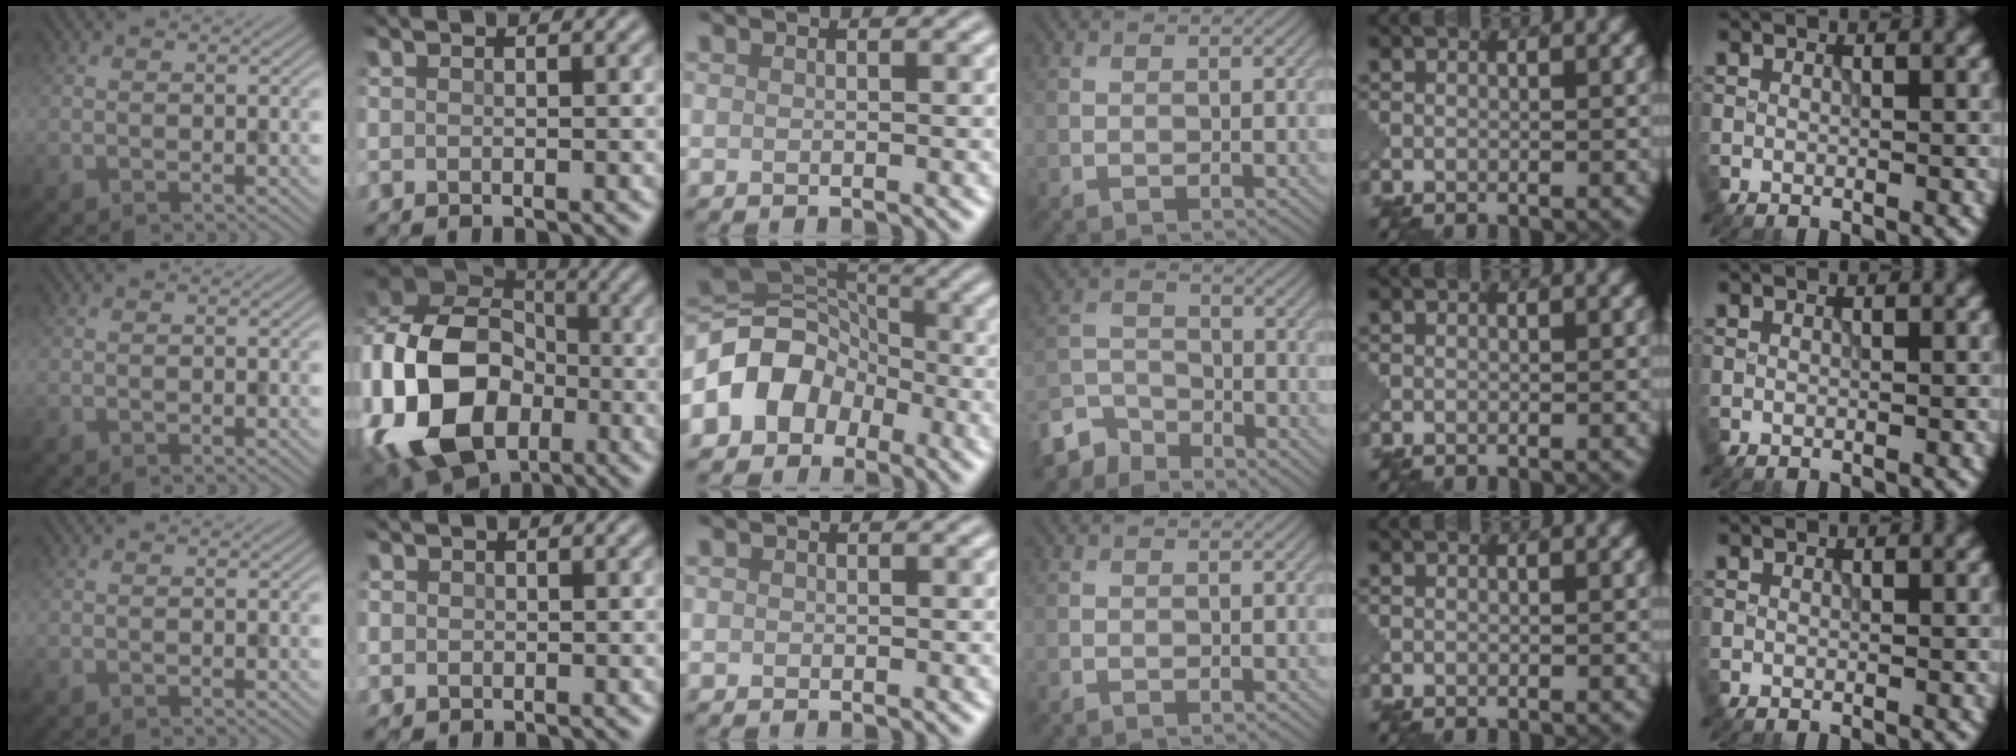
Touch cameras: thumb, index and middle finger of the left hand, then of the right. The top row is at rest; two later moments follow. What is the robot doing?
{"motion": "assemble", "object": "puzzle pieces"}